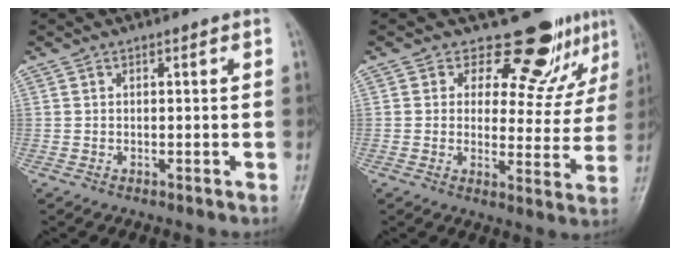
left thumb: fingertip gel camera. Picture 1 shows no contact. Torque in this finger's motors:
{"motor_torque": [-0.25, 0.39, -0.46, -0.42, -0.07]}